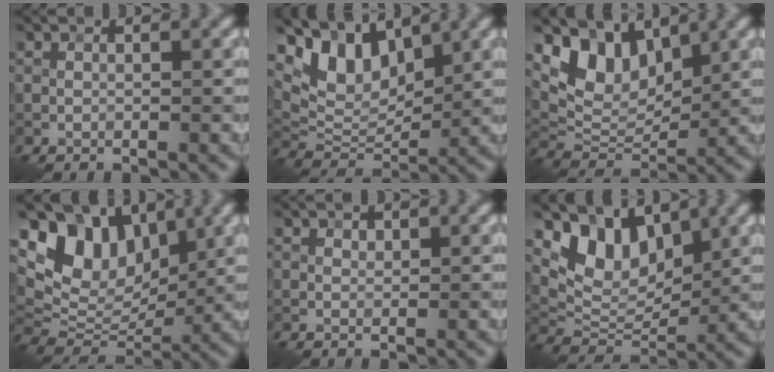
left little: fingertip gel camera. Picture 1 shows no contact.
{"total": 7.0, "force": [4.3, 3.8, 4.0], "torque": [-0.076, -0.003, 0.077]}
{"total": 6.6, "force": [4.0, 3.9, 3.5], "torque": [-0.067, -0.007, 0.071]}
{"total": 8.7, "force": [3.9, 6.0, 5.0], "torque": [-0.082, -0.008, 0.070]}
{"total": 0.7, "force": [0.4, 0.5, 0.2], "torque": [-0.004, -0.002, 0.007]}
{"total": 6.5, "force": [3.8, 3.9, 3.6], "torque": [-0.066, -0.010, 0.068]}